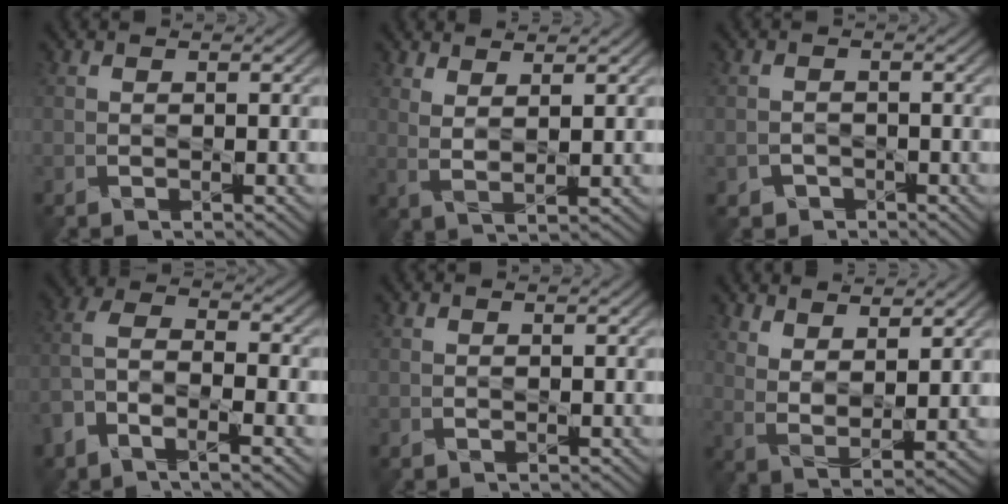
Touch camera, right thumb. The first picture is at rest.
{"total": 3.6, "force": [2.5, 0.7, 2.4], "torque": [-0.047, -0.010, 0.052]}
{"total": 1.7, "force": [-1.2, 1.3, 0.3], "torque": [-0.002, -0.003, -0.022]}
{"total": 7.4, "force": [-4.1, 2.8, 5.4], "torque": [-0.118, -0.006, -0.089]}
{"total": 0.0}
{"total": 6.0, "force": [4.4, 1.7, 3.7], "torque": [-0.076, -0.017, 0.089]}